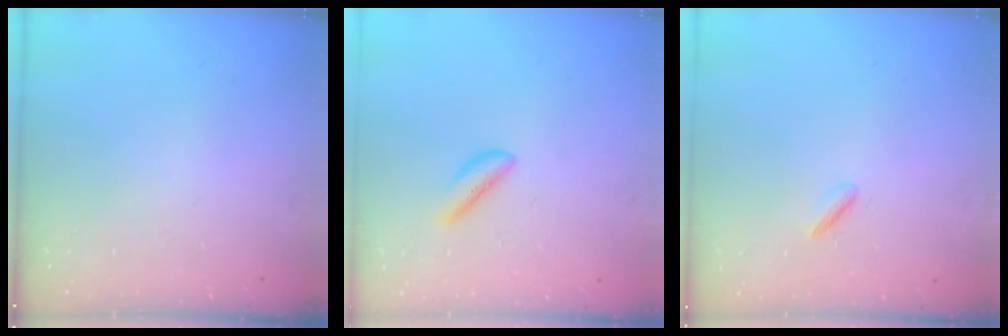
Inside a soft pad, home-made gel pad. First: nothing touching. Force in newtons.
{"total": 3.5, "press": 3.4, "slide": 0.5}
{"total": 2.0, "press": 2.0, "slide": 0.4}